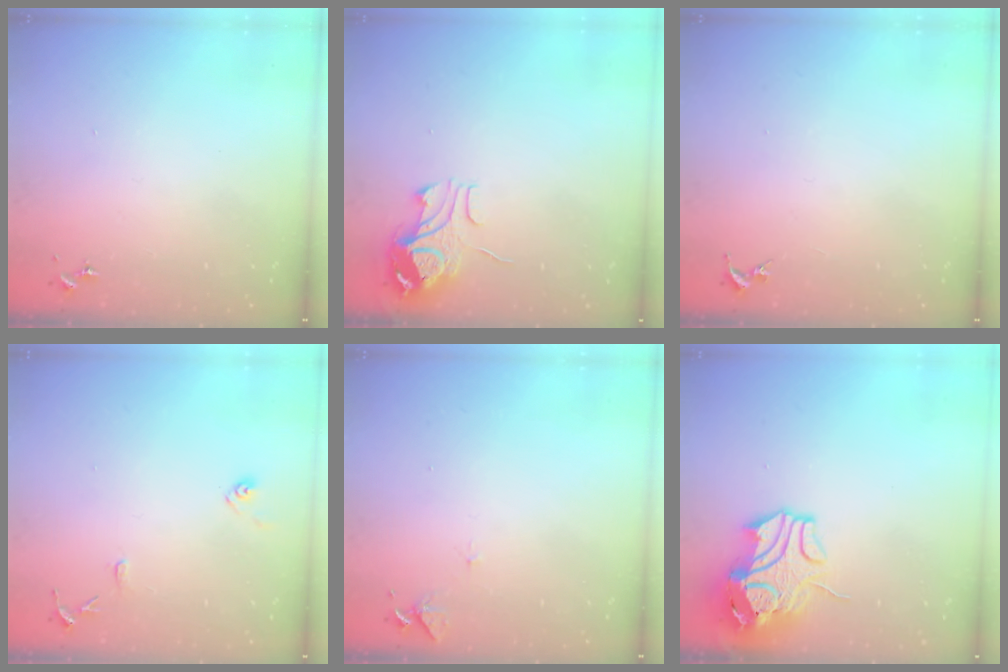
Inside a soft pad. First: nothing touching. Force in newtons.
{"total": 9.8, "press": 9.8, "slide": 1.2}
{"total": 0.0}
{"total": 9.0, "press": 8.9, "slide": 0.8}
{"total": 6.2, "press": 6.2, "slide": 0.6}
{"total": 12.8, "press": 12.7, "slide": 1.8}